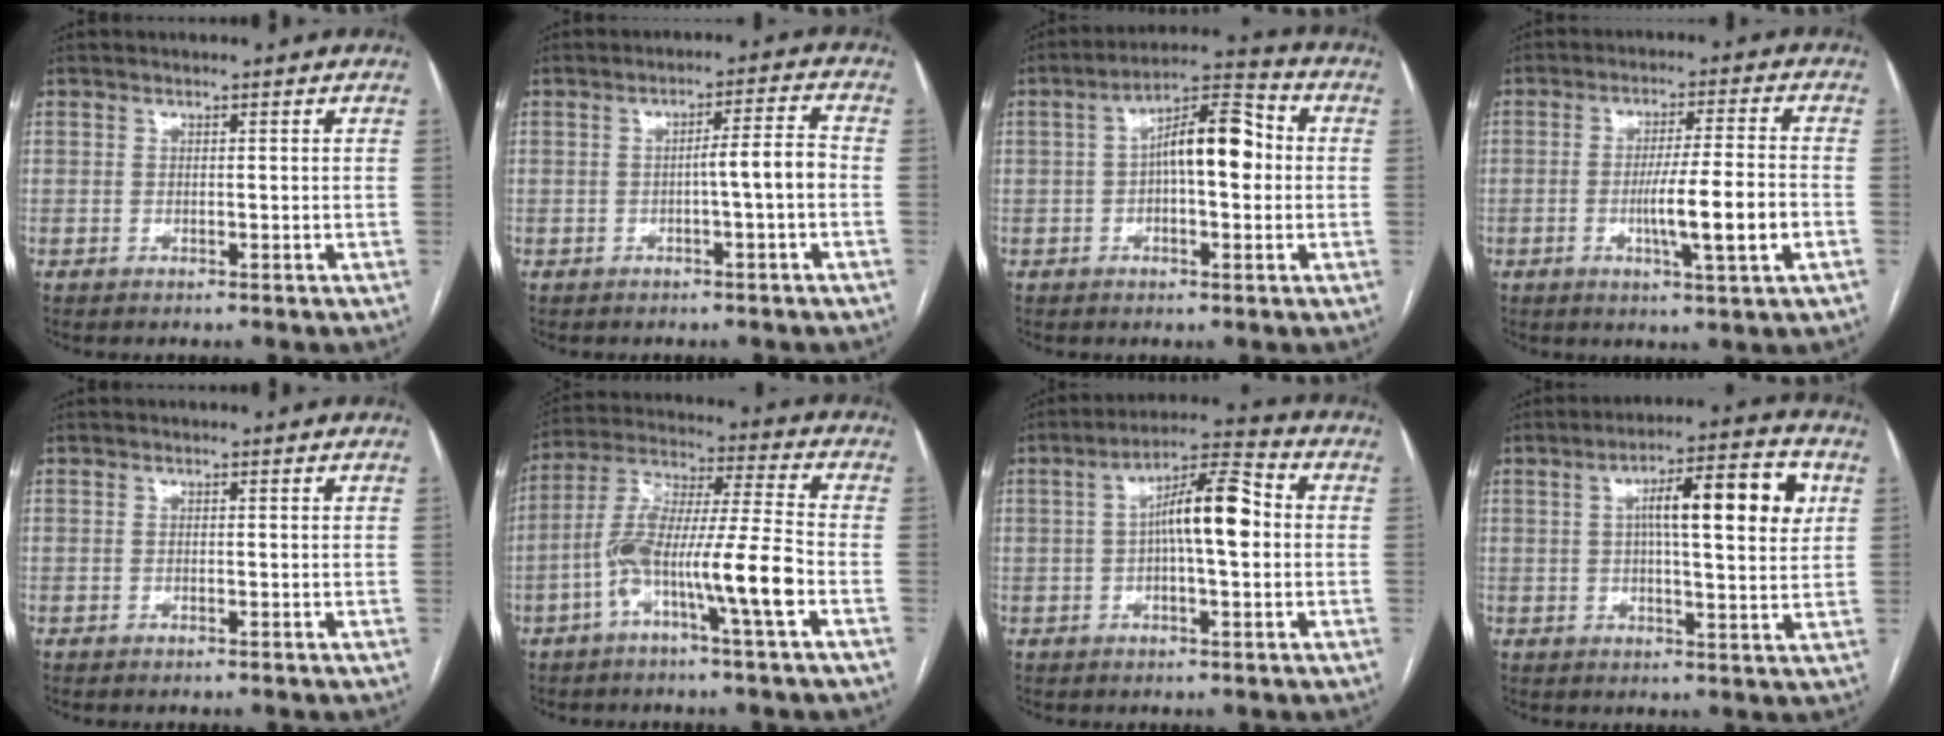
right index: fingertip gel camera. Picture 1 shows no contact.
{"total": 4.7, "force": [-1.0, -0.1, 4.6], "torque": [-0.068, 0.014, -0.015]}
{"total": 10.4, "force": [0.5, 3.4, 9.8], "torque": [-0.168, 0.034, 0.001]}
{"total": 9.3, "force": [-2.4, 0.1, 9.0], "torque": [-0.151, -0.005, -0.040]}
{"total": 0.0}
{"total": 13.4, "force": [-5.0, 0.3, 12.4], "torque": [-0.241, 0.015, -0.095]}
{"total": 10.0, "force": [0.4, 2.2, 9.8], "torque": [-0.174, 0.027, 0.001]}
{"total": 12.6, "force": [3.3, 2.4, 12.0], "torque": [-0.182, 0.024, 0.043]}